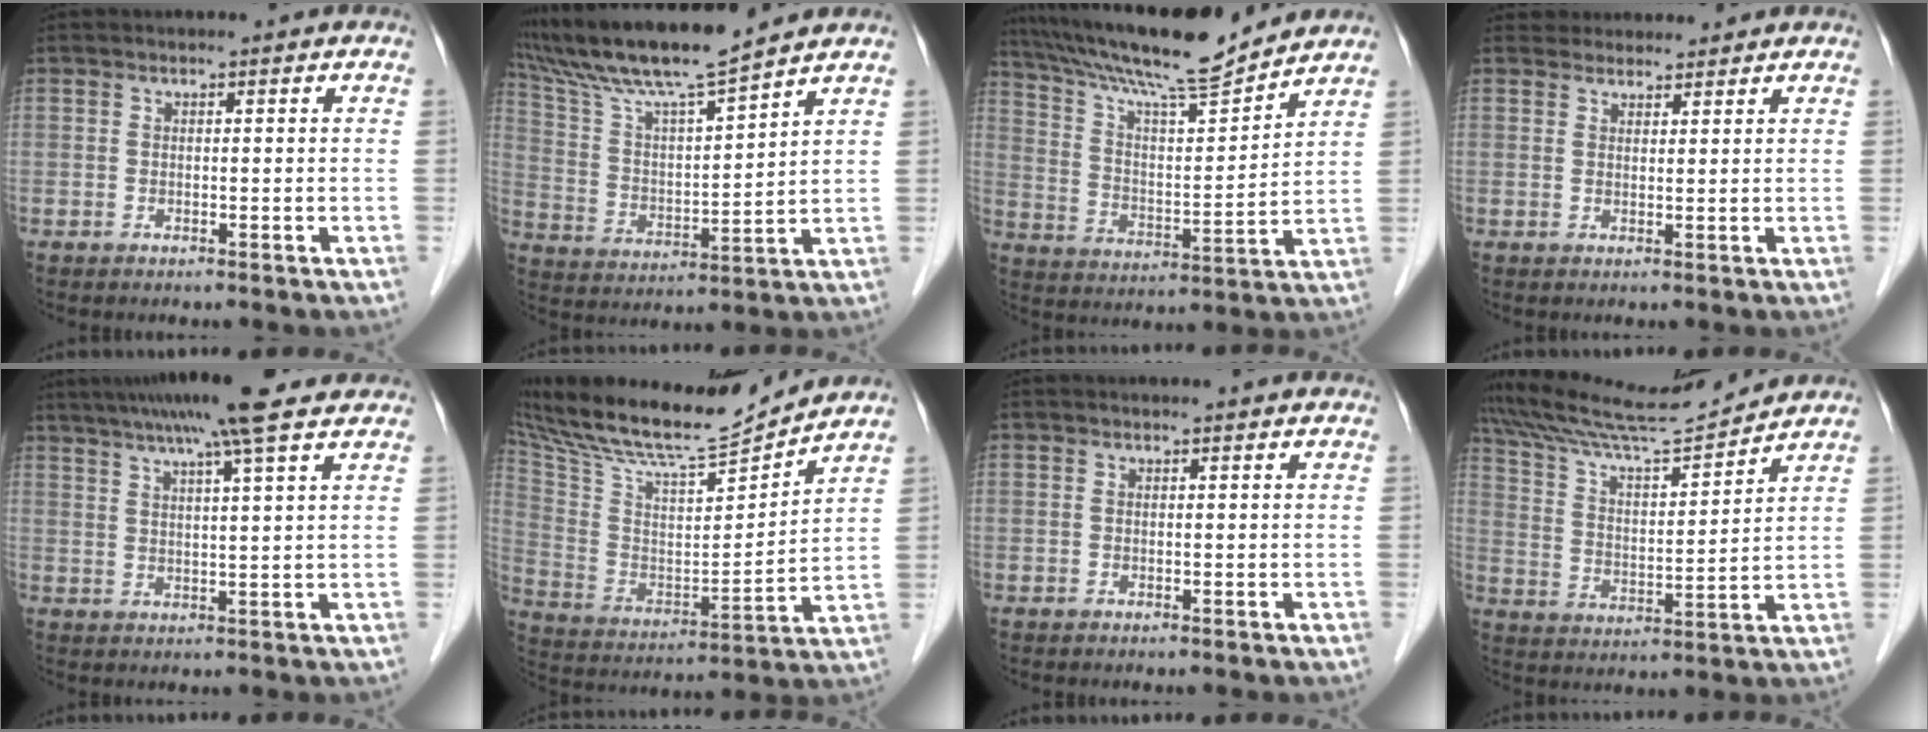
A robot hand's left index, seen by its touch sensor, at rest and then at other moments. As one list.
[{"total": 13.8, "force": [12.1, -0.7, 6.7], "torque": [-0.135, 0.007, 0.225]}, {"total": 16.5, "force": [14.8, 0.5, 7.1], "torque": [-0.131, 0.003, 0.248]}, {"total": 3.8, "force": [3.6, 1.3, 0.0], "torque": [0.005, 0.018, 0.051]}, {"total": 13.5, "force": [10.5, -0.1, 8.5], "torque": [-0.143, 0.035, 0.141]}, {"total": 21.4, "force": [19.8, 2.2, 8.0], "torque": [-0.167, -0.018, 0.335]}, {"total": 1.2, "force": [1.2, 0.0, 0.2], "torque": [-0.011, 0.001, 0.010]}, {"total": 13.1, "force": [12.6, -0.9, 3.2], "torque": [-0.067, -0.005, 0.221]}]